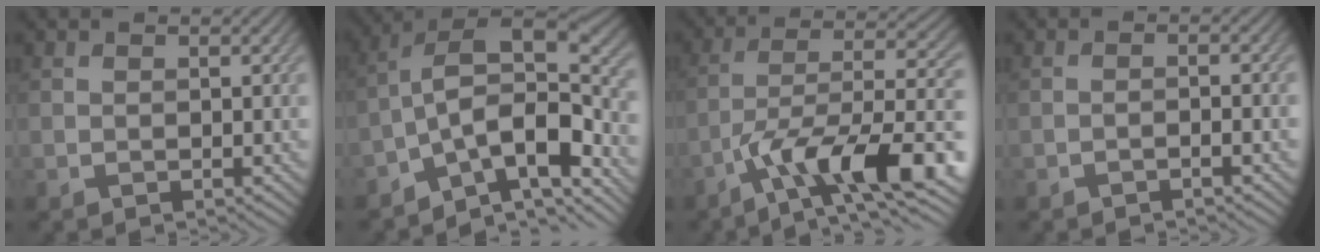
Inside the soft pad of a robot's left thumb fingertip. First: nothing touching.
{"total": 12.9, "force": [-6.6, 5.3, 9.6], "torque": [-0.162, 0.008, -0.134]}
{"total": 13.2, "force": [-6.5, 4.3, 10.6], "torque": [-0.174, -0.001, -0.114]}
{"total": 1.4, "force": [-0.9, 0.2, 1.0], "torque": [-0.018, 0.006, -0.022]}